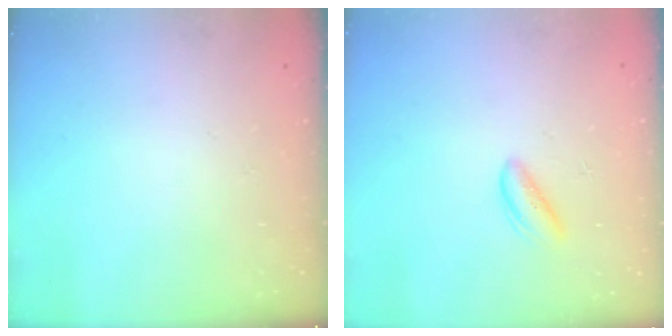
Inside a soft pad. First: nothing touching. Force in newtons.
{"total": 1.9, "press": 1.9, "slide": 0.4}